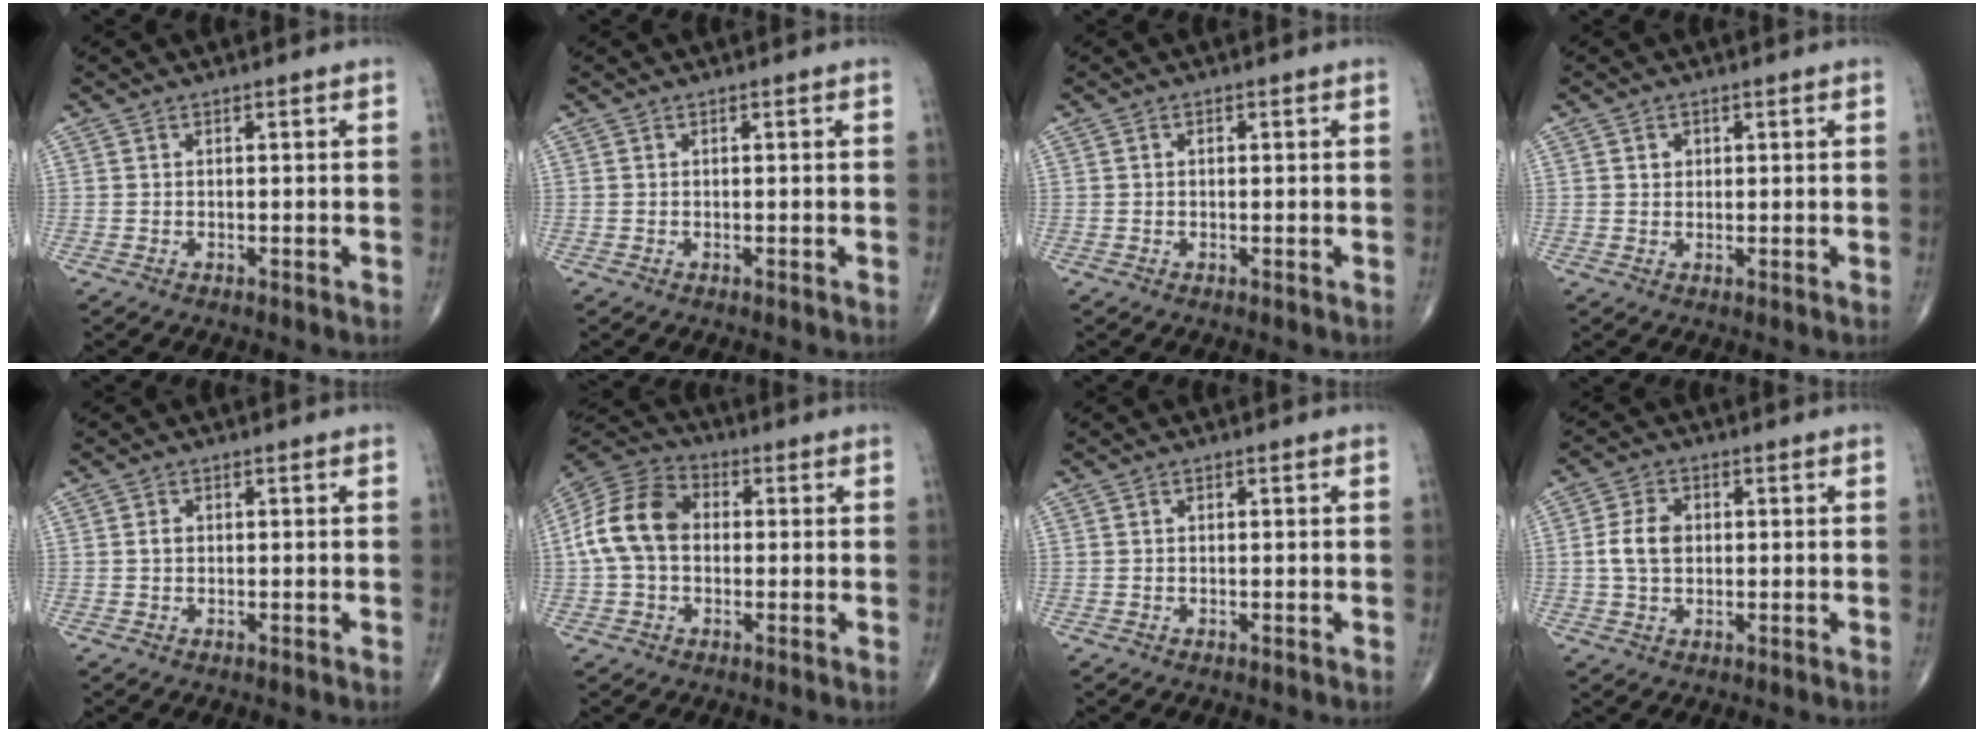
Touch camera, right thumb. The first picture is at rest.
{"total": 0.0}
{"total": 0.7, "force": [0.1, 0.5, 0.5], "torque": [-0.008, 0.001, 0.002]}
{"total": 1.7, "force": [0.6, 1.5, 0.7], "torque": [-0.005, -0.002, 0.009]}
{"total": 1.1, "force": [0.1, 0.9, 0.7], "torque": [-0.011, 0.003, 0.001]}
{"total": 12.8, "force": [0.3, 9.1, 8.9], "torque": [-0.171, 0.035, -0.004]}
{"total": 0.0}
{"total": 5.7, "force": [0.3, 4.0, 4.0], "torque": [-0.075, 0.007, 0.004]}